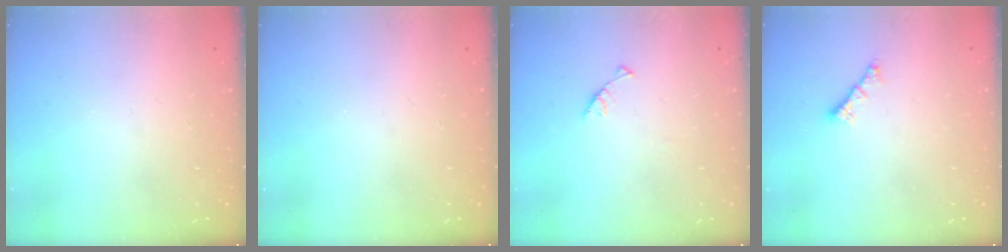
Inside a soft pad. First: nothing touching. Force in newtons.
{"total": 0.0}
{"total": 3.0, "press": 3.0, "slide": 0.3}
{"total": 1.2, "press": 1.2, "slide": 0.3}